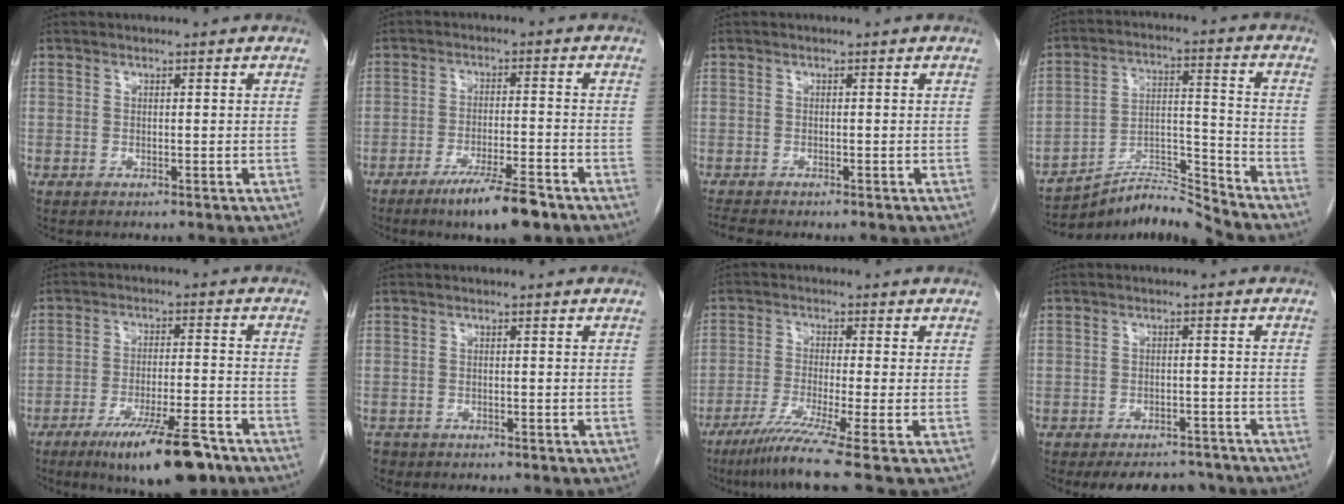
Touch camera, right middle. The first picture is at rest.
{"total": 8.2, "force": [-5.7, 0.8, 5.9], "torque": [-0.100, -0.015, -0.093]}
{"total": 2.1, "force": [-2.0, 0.2, 0.7], "torque": [-0.019, -0.008, -0.031]}
{"total": 9.6, "force": [-9.4, -2.0, 0.2], "torque": [-0.004, 0.040, -0.167]}
{"total": 12.3, "force": [-8.2, 2.1, 8.9], "torque": [-0.142, -0.018, -0.128]}
{"total": 1.5, "force": [-1.2, 0.9, 0.0], "torque": [-0.008, 0.000, -0.019]}
{"total": 8.2, "force": [-5.8, -2.3, 5.4], "torque": [-0.088, -0.034, -0.105]}
{"total": 8.4, "force": [-7.3, 3.5, 2.1], "torque": [-0.020, 0.001, -0.091]}